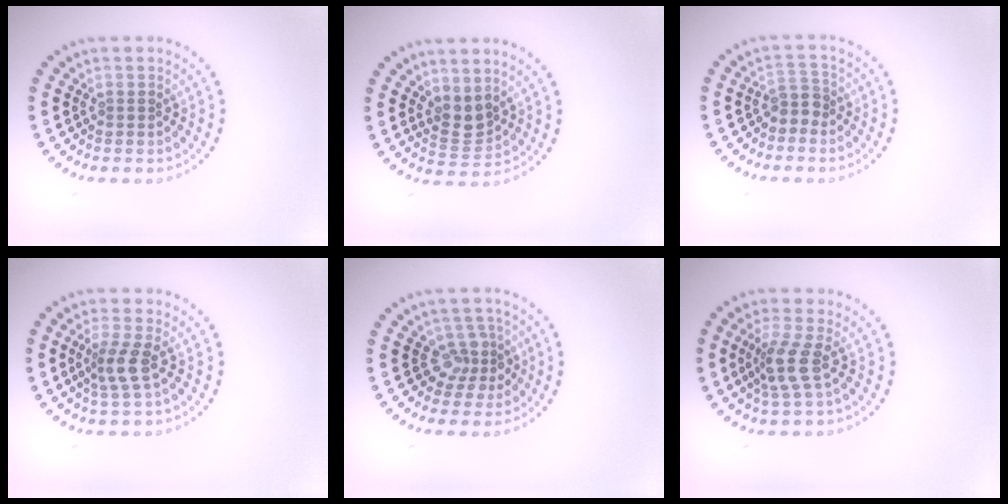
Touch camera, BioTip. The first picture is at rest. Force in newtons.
{"total": 2.2, "press": 1.8, "slide": 1.2}
{"total": 1.9, "press": 1.4, "slide": 1.2}
{"total": 2.5, "press": 1.9, "slide": 1.6}
{"total": 2.7, "press": 2.0, "slide": 1.8}
{"total": 2.8, "press": 2.2, "slide": 1.8}